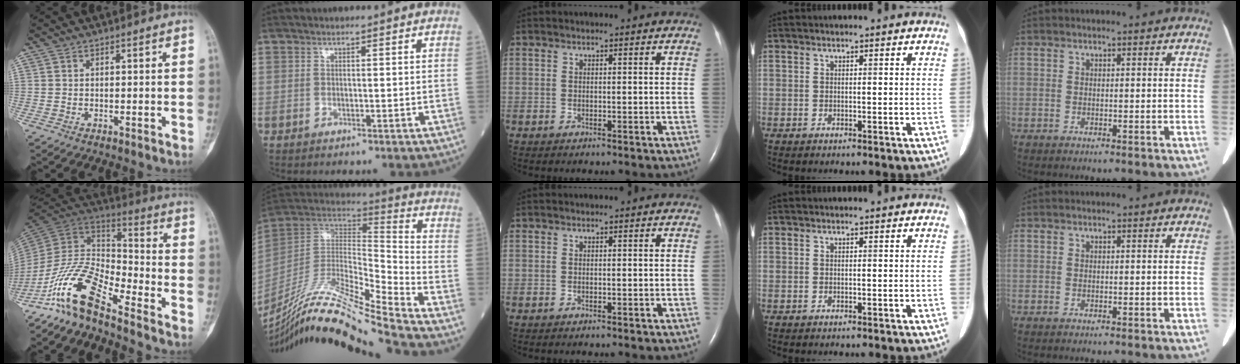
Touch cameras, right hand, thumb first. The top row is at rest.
{"thumb": {"total": 13.6, "force": [-10.6, 3.4, 7.7], "torque": [-0.146, 0.088, -0.213]}, "index": {"total": 22.6, "force": [-19.8, -1.7, 10.7], "torque": [-0.222, -0.018, -0.360]}}